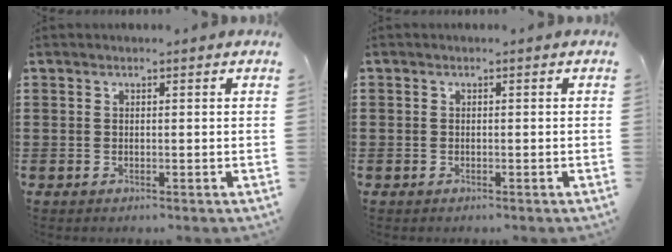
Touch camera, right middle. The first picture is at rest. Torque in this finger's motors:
{"motor_torque": [-0.60, -0.24, -1.05, -0.21]}